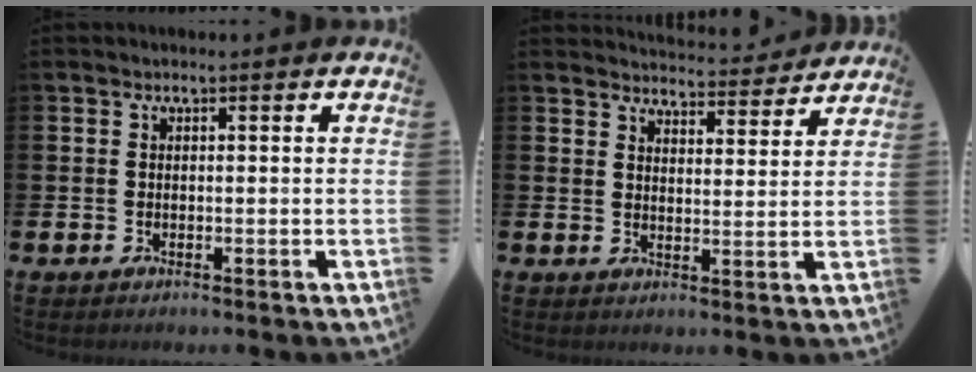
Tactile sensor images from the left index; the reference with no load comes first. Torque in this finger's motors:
{"motor_torque": [0.56, -1.58, 0.33, 0.00]}